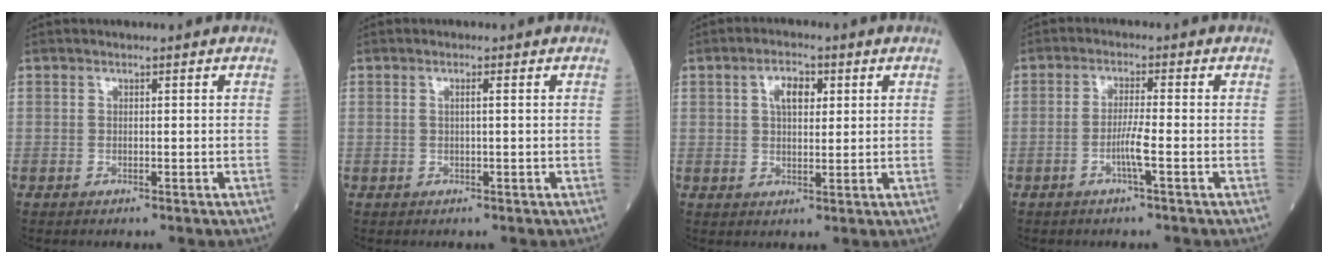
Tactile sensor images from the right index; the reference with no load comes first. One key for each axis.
{"total": 1.0, "fx": 0.2, "fy": -0.1, "fz": 1.0, "tx": -0.021, "ty": 0.001, "tz": 0.004}
{"total": 4.5, "fx": 1.6, "fy": 2.2, "fz": 3.6, "tx": -0.064, "ty": 0.009, "tz": 0.027}
{"total": 3.5, "fx": -1.3, "fy": -0.4, "fz": 3.3, "tx": -0.065, "ty": -0.004, "tz": -0.028}